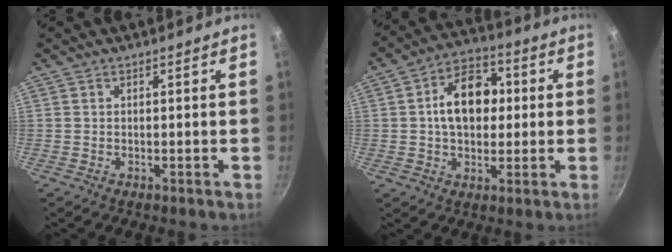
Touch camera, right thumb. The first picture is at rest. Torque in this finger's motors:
{"motor_torque": [1.60, 1.88, 1.08, -0.07, 0.08]}